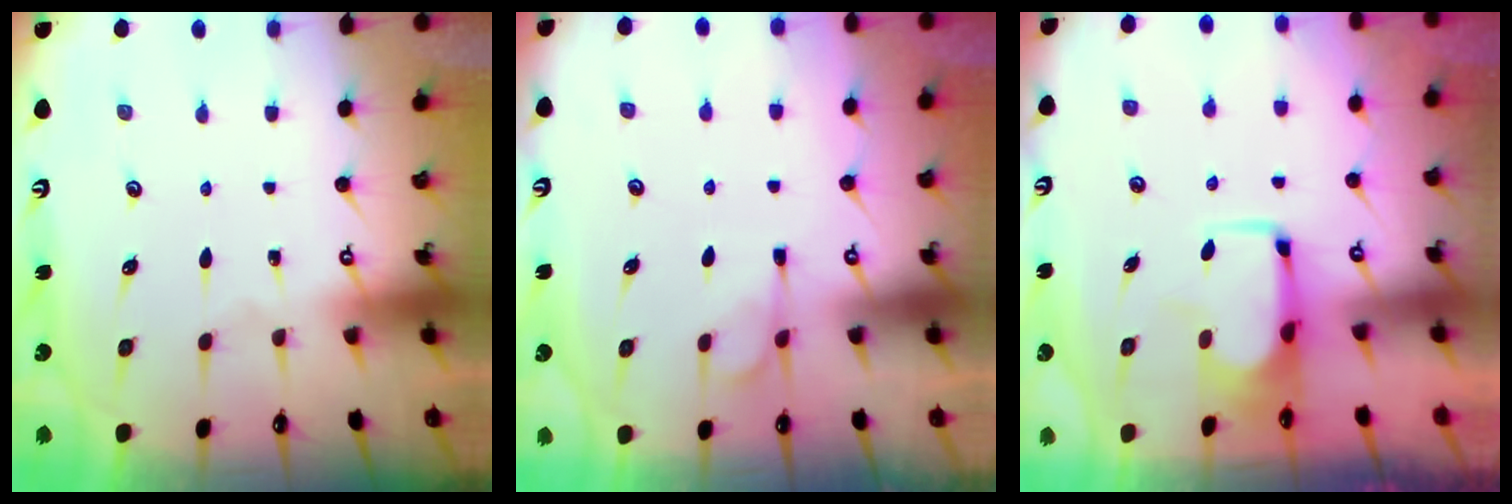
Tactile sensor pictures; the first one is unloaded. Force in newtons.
{"total": 1.8, "press": 1.3, "slide": 1.3}
{"total": 3.8, "press": 3.7, "slide": 0.4}